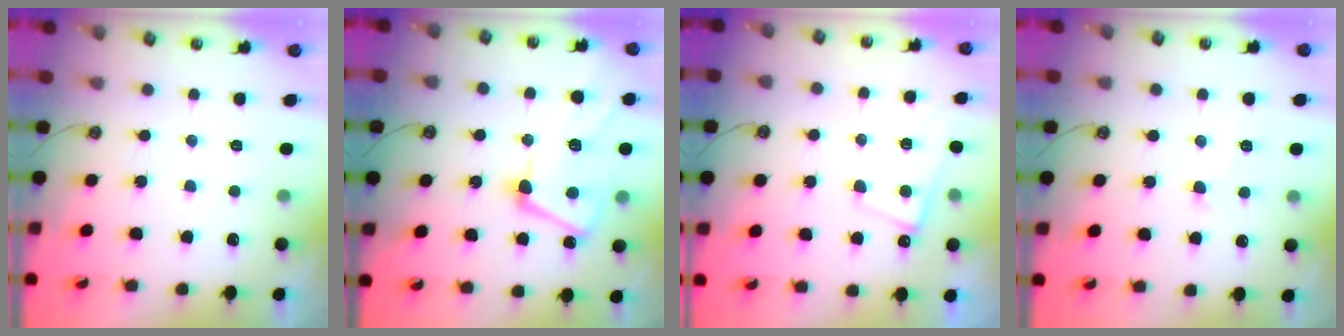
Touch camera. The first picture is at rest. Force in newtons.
{"total": 8.4, "press": 8.2, "slide": 1.6}
{"total": 1.6, "press": 1.5, "slide": 0.4}
{"total": 1.0, "press": 0.8, "slide": 0.5}